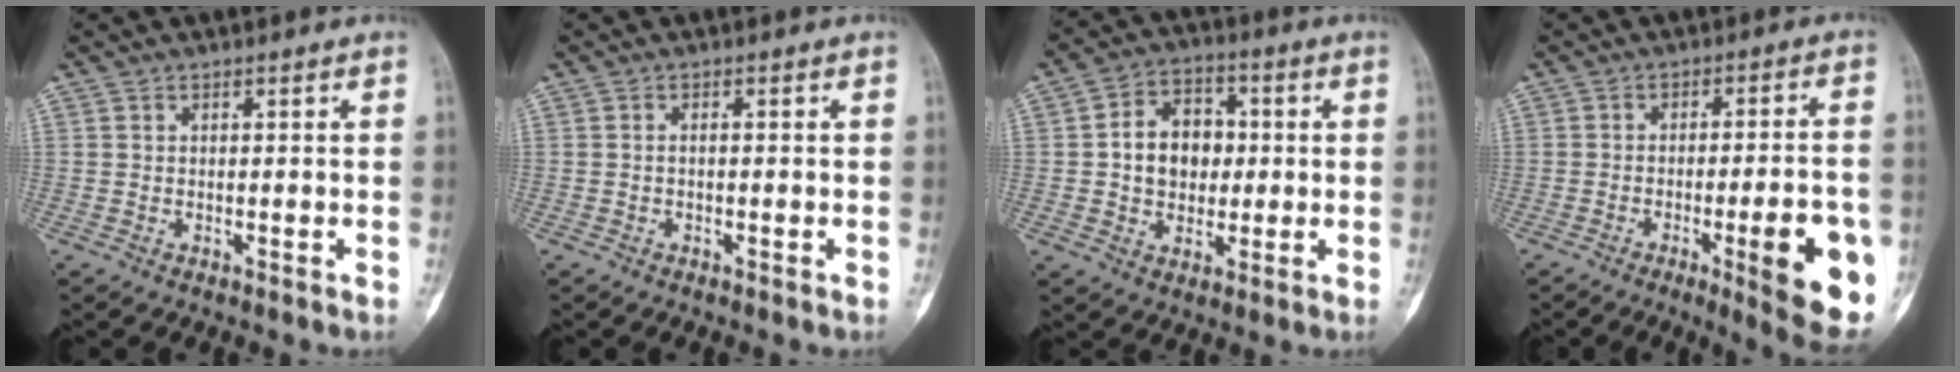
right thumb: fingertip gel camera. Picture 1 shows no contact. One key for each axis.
{"total": 0.6, "fx": -0.2, "fy": 0.3, "fz": 0.5, "tx": -0.007, "ty": 0.002, "tz": -0.004}
{"total": 10.6, "fx": 0.5, "fy": 8.2, "fz": 6.7, "tx": -0.072, "ty": 0.016, "tz": 0.005}
{"total": 15.3, "fx": -5.1, "fy": 3.0, "fz": 14.0, "tx": -0.158, "ty": 0.008, "tz": -0.061}